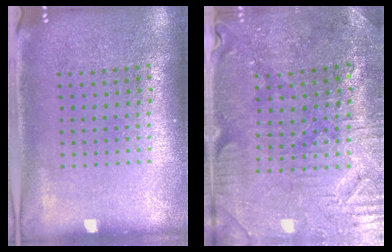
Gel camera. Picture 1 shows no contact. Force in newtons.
{"total": 1.4, "press": 1.4, "slide": 0.4}